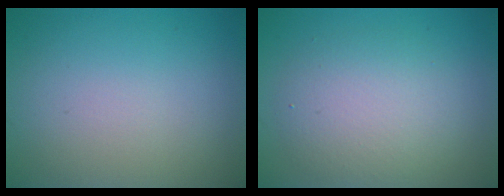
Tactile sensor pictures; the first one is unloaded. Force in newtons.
{"total": 4.5, "press": 4.5, "slide": 0.1}